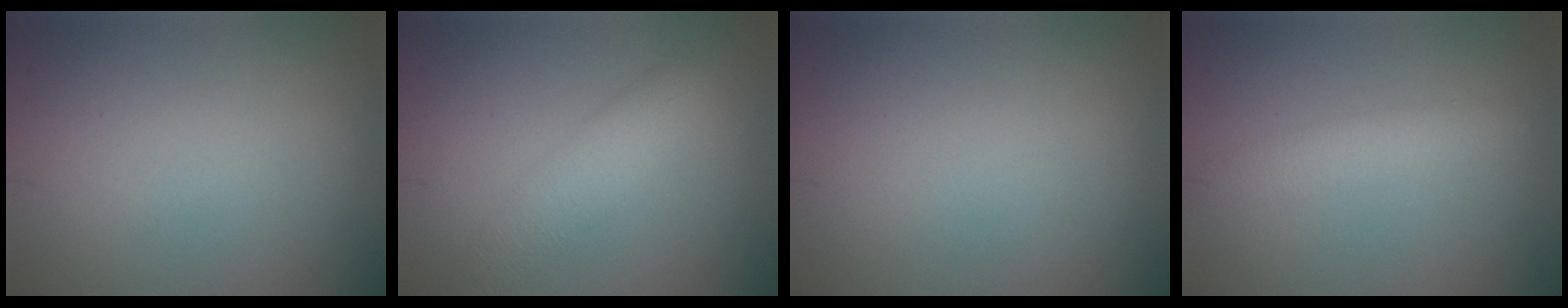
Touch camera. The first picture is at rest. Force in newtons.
{"total": 3.6, "press": 3.6, "slide": 0.1}
{"total": 0.0}
{"total": 2.5, "press": 2.5, "slide": 0.1}